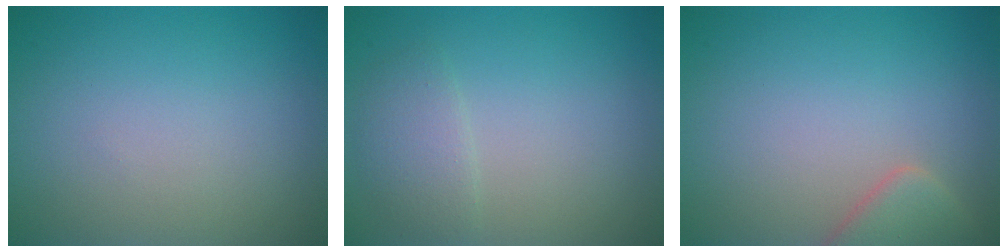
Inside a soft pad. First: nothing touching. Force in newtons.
{"total": 1.9, "press": 1.9, "slide": 0.1}
{"total": 3.0, "press": 3.0, "slide": 0.3}